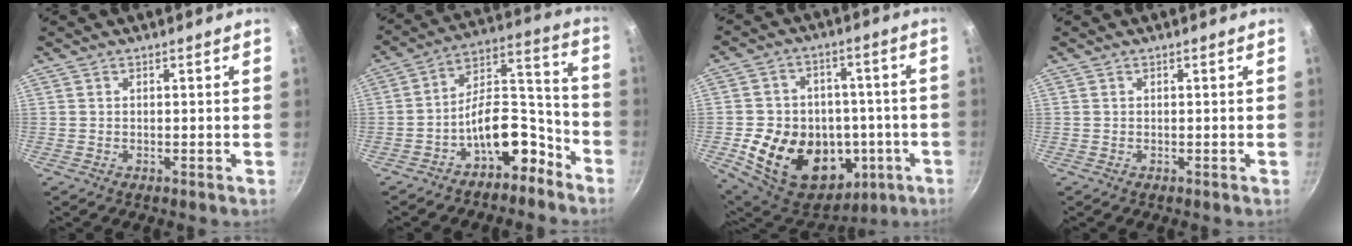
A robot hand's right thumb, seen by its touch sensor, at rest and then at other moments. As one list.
[{"total": 13.4, "force": [-7.8, 7.0, 8.4], "torque": [-0.080, 0.110, -0.124]}, {"total": 23.4, "force": [-5.7, 17.9, 14.0], "torque": [-0.218, 0.038, -0.065]}, {"total": 0.0}]